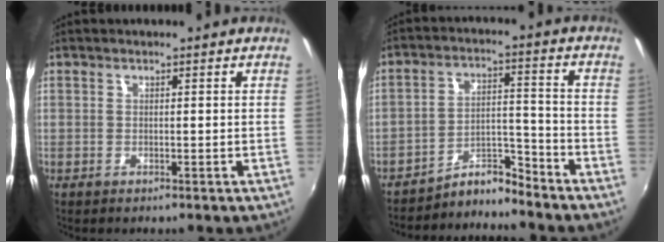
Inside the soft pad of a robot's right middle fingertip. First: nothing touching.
{"total": 5.8, "force": [-5.8, -0.2, -0.1], "torque": [0.001, 0.029, -0.108]}